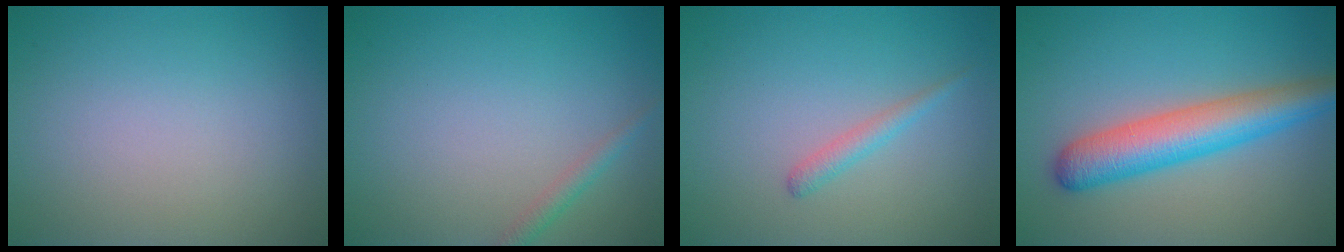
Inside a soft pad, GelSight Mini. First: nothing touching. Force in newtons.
{"total": 1.2, "press": 1.2, "slide": 0.1}
{"total": 1.4, "press": 1.4, "slide": 0.0}
{"total": 6.2, "press": 6.2, "slide": 0.1}